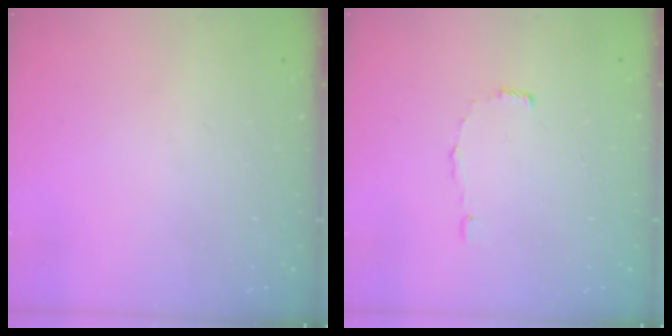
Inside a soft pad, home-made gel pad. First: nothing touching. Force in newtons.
{"total": 3.8, "press": 3.7, "slide": 0.4}